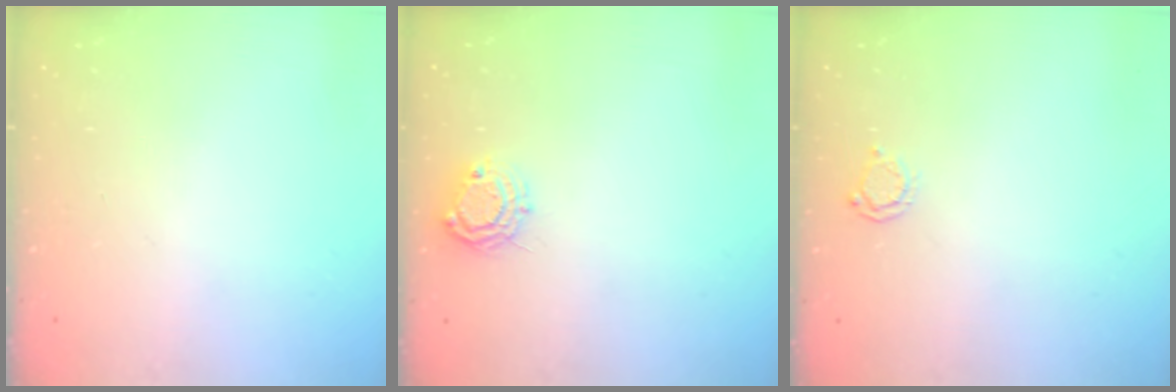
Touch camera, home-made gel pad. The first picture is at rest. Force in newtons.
{"total": 7.8, "press": 7.7, "slide": 0.4}
{"total": 3.2, "press": 3.2, "slide": 0.4}